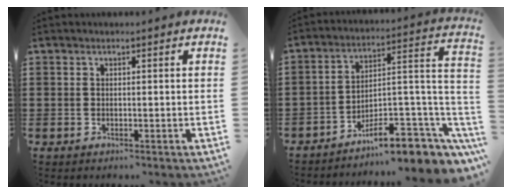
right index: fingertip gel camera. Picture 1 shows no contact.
{"total": 9.6, "force": [-7.6, 2.6, 5.3], "torque": [-0.066, 0.018, -0.143]}